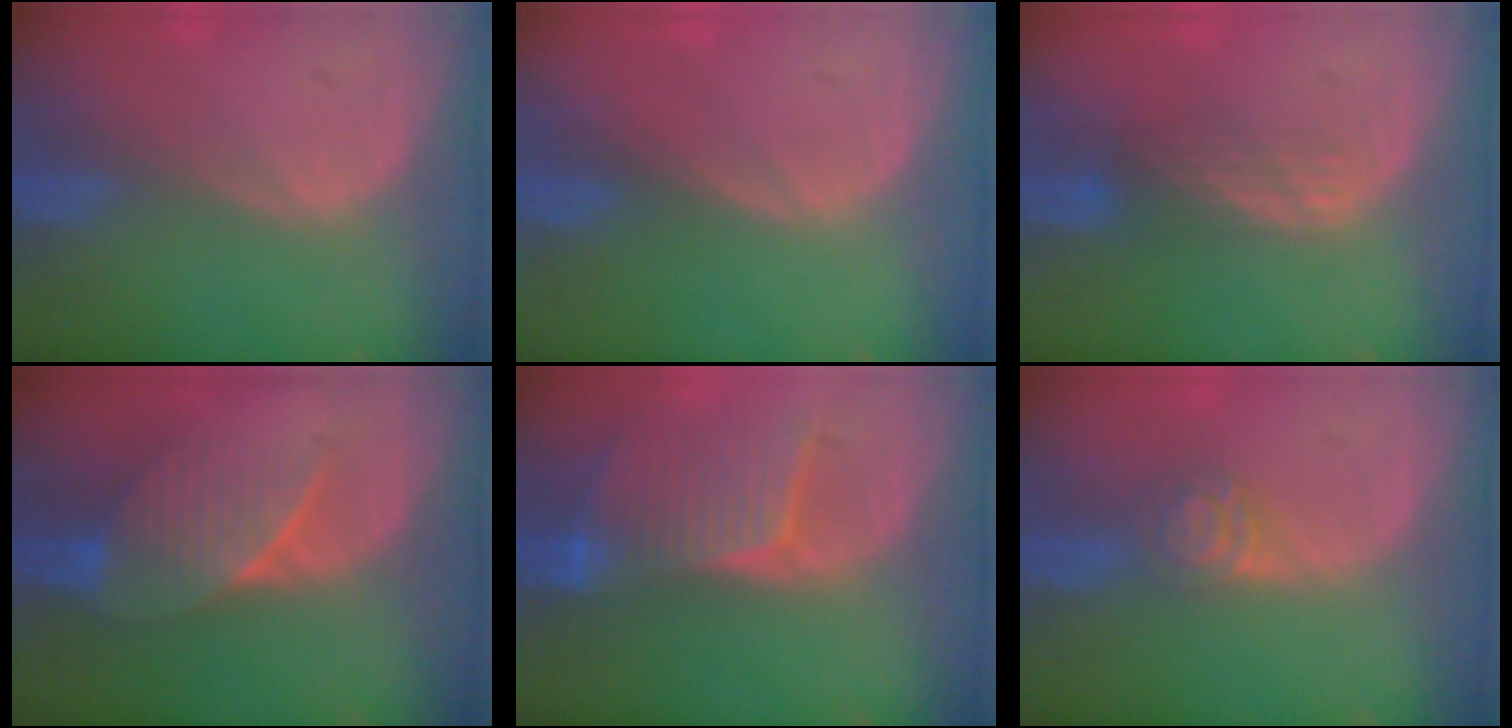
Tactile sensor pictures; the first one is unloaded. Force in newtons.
{"total": 0.0}
{"total": 3.5, "press": 3.0, "slide": 1.9}
{"total": 7.3, "press": 6.9, "slide": 2.1}
{"total": 8.3, "press": 7.7, "slide": 3.2}
{"total": 4.3, "press": 3.9, "slide": 1.9}